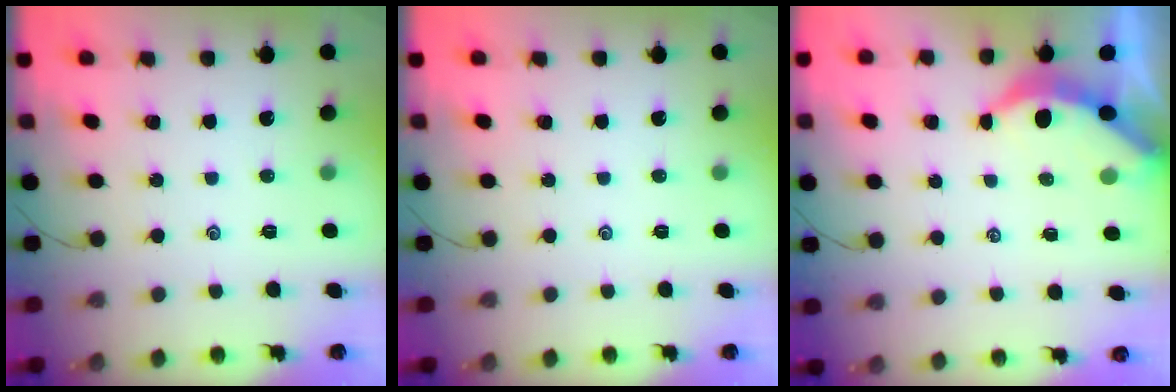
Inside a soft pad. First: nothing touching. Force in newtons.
{"total": 0.0}
{"total": 3.8, "press": 3.8, "slide": 0.4}